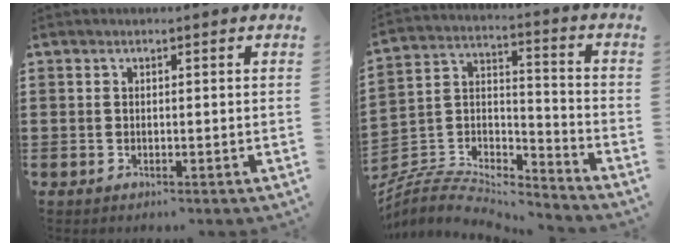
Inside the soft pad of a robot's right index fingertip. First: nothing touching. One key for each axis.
{"total": 6.7, "fx": -6.4, "fy": 1.4, "fz": 1.3, "tx": -0.034, "ty": 0.002, "tz": -0.134}